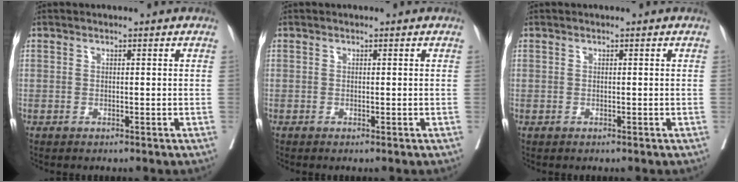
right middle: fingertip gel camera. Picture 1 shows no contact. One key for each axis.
{"total": 0.0}
{"total": 0.0}